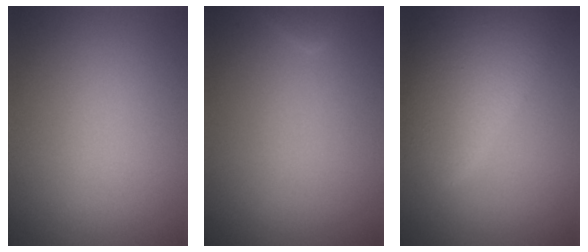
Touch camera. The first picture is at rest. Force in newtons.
{"total": 0.7, "press": 0.7, "slide": 0.0}
{"total": 6.9, "press": 6.9, "slide": 0.2}